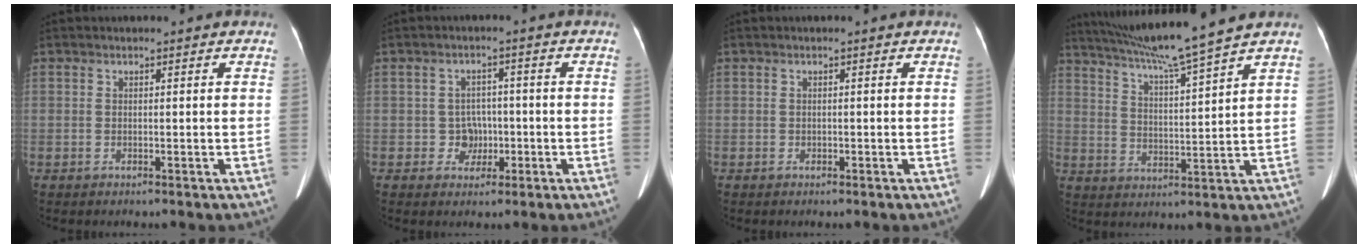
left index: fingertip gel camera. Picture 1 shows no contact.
{"total": 3.3, "force": [-0.9, 3.1, 0.8], "torque": [-0.005, 0.010, -0.011]}
{"total": 0.0}
{"total": 12.3, "force": [10.5, -2.2, 6.0], "torque": [-0.105, -0.003, 0.174]}